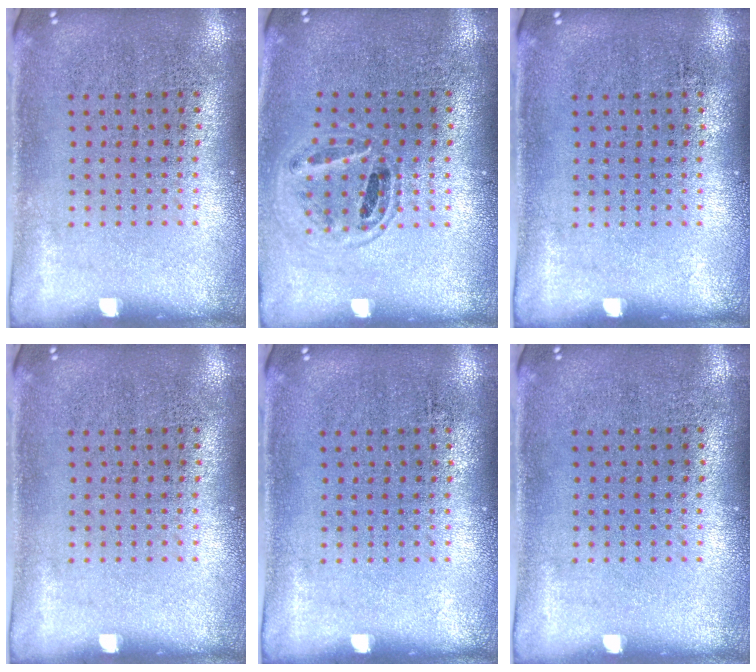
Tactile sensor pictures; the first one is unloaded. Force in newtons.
{"total": 0.9, "press": 0.9, "slide": 0.1}
{"total": 0.0}
{"total": 0.0}
{"total": 0.0}
{"total": 0.0}